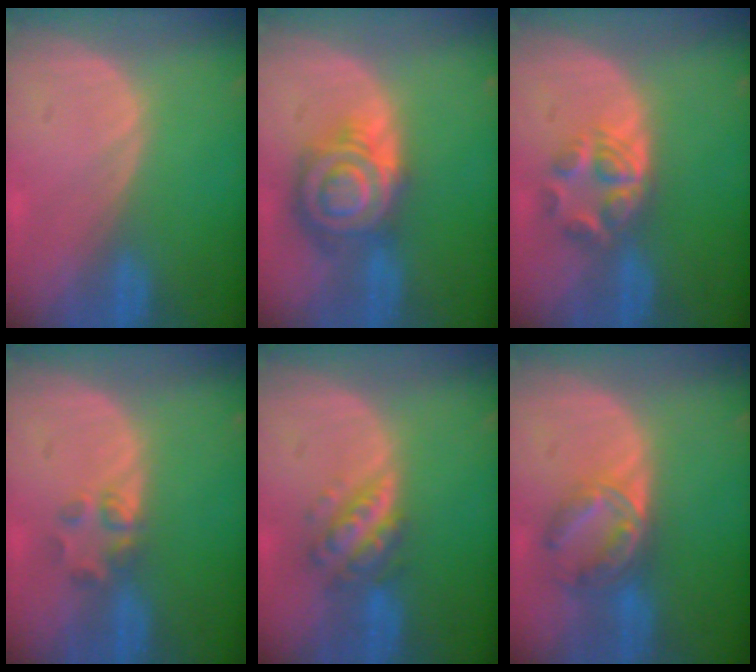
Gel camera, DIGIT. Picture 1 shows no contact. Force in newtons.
{"total": 8.8, "press": 8.8, "slide": 0.5}
{"total": 5.9, "press": 5.0, "slide": 3.2}
{"total": 2.7, "press": 2.6, "slide": 0.9}
{"total": 5.6, "press": 5.2, "slide": 2.1}
{"total": 7.1, "press": 6.1, "slide": 3.7}